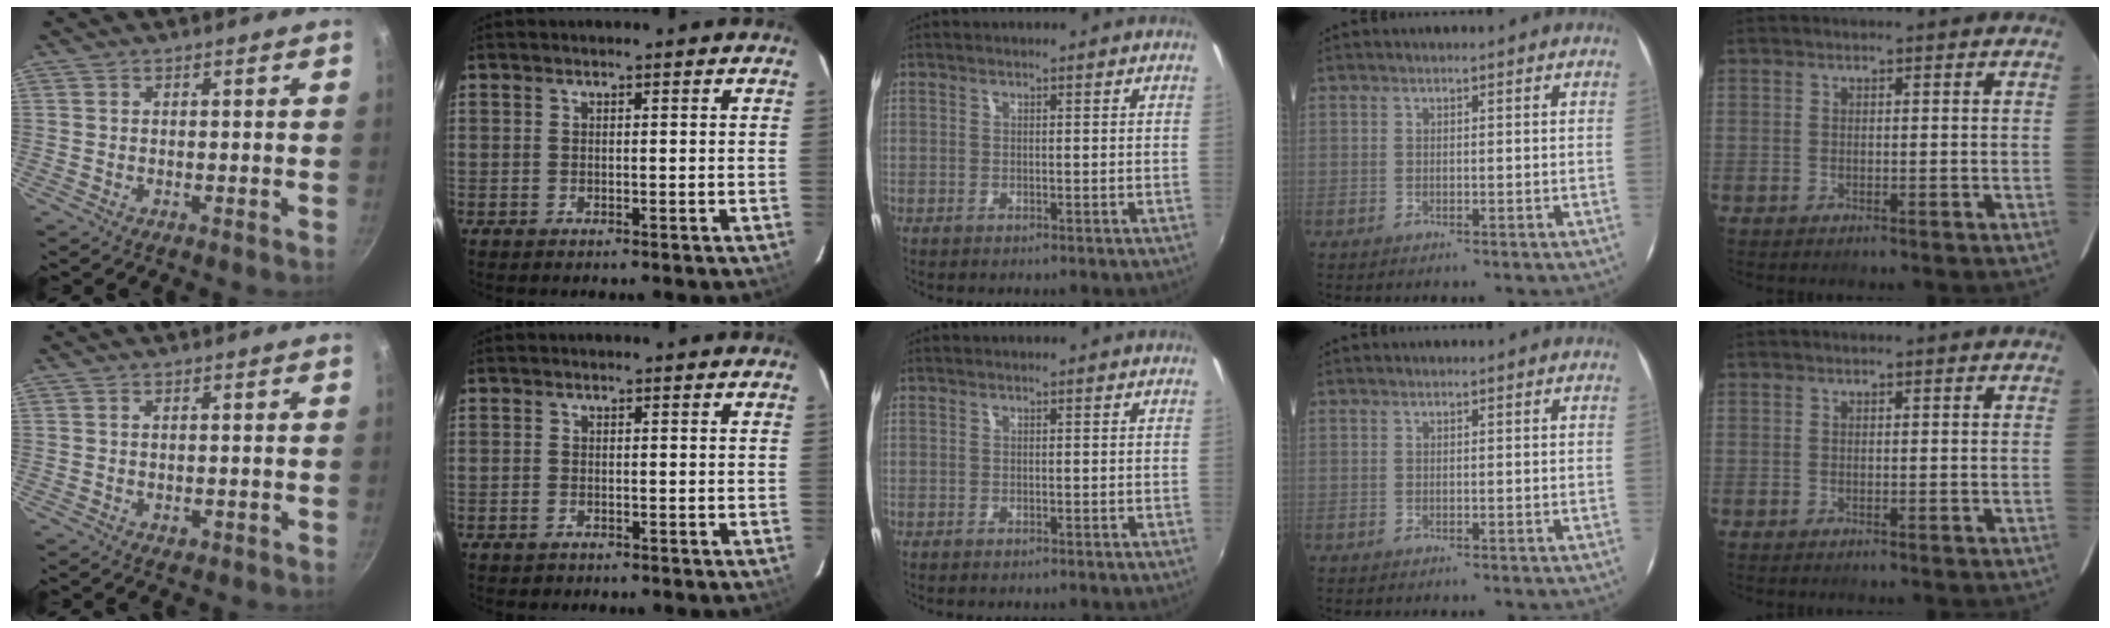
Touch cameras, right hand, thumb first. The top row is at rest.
{"thumb": {"total": 1.5, "force": [-0.3, 0.9, 1.1], "torque": [-0.015, -0.001, -0.003]}, "index": {"total": 1.3, "force": [-0.8, 0.9, 0.2], "torque": [-0.004, 0.003, -0.011]}}